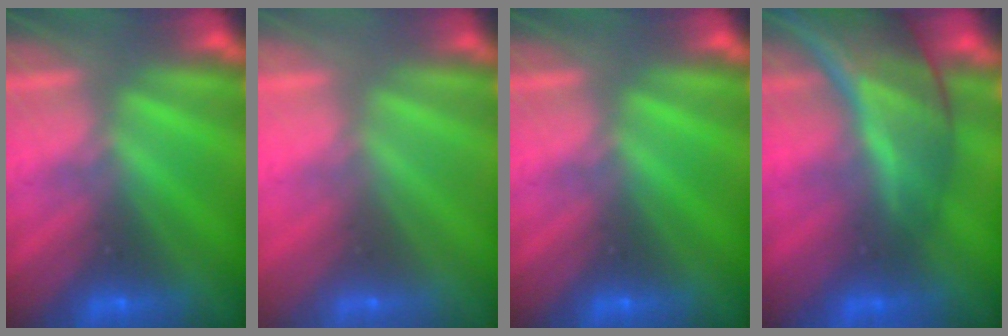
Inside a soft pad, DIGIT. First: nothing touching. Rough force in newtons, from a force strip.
{"total": 2.9}
{"total": 0.0}
{"total": 7.6}